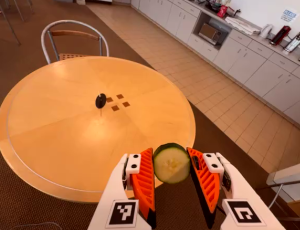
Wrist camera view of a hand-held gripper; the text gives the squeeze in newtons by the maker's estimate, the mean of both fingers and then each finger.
{"total": 8.4, "left": 8.3, "right": 8.6}